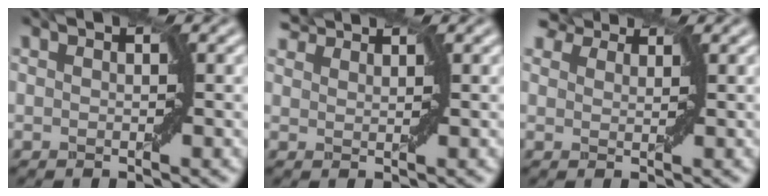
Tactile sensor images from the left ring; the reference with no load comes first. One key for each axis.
{"total": 2.5, "fx": 2.4, "fy": 0.5, "fz": 0.5, "tx": -0.012, "ty": 0.009, "tz": 0.043}
{"total": 4.8, "fx": 3.9, "fy": 2.2, "fz": 1.8, "tx": -0.051, "ty": 0.010, "tz": 0.059}